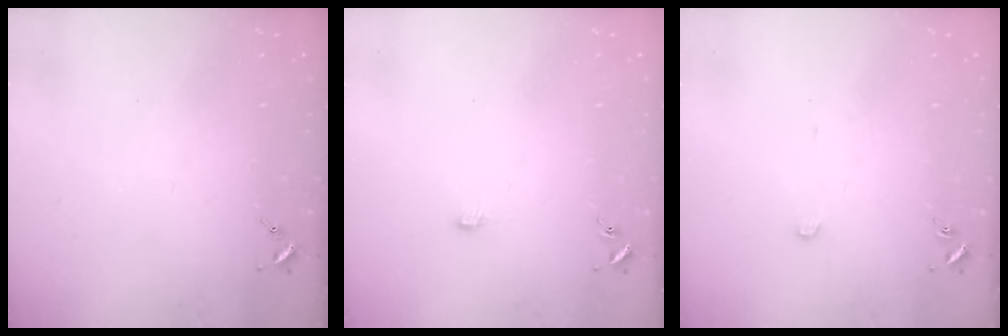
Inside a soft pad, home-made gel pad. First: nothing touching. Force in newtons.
{"total": 3.9, "press": 3.9, "slide": 0.3}
{"total": 2.5, "press": 2.5, "slide": 0.1}